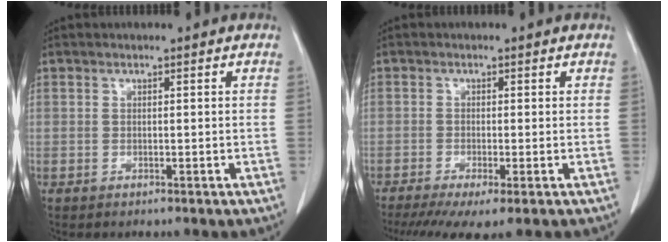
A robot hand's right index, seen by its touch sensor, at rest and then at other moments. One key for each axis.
{"total": 6.7, "fx": -4.4, "fy": 0.9, "fz": 4.9, "tx": -0.077, "ty": -0.015, "tz": -0.074}